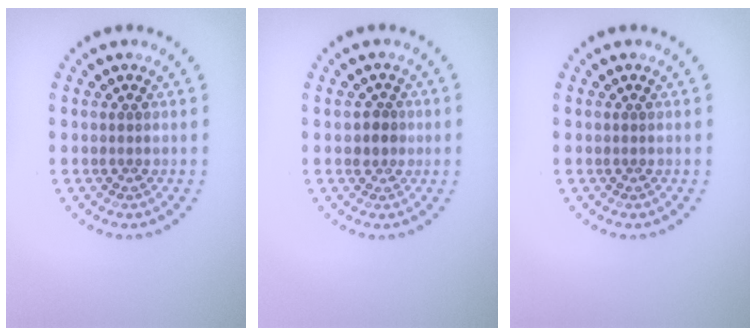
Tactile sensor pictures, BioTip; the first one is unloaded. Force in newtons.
{"total": 1.6, "press": 1.4, "slide": 0.6}
{"total": 0.0}